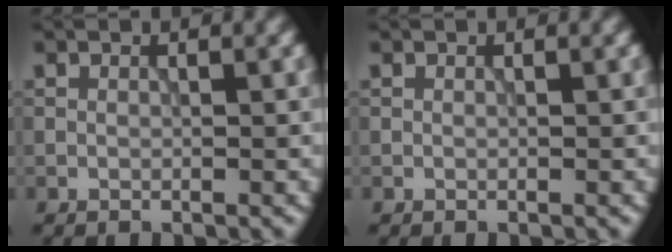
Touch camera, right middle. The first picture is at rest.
{"total": 0.0}